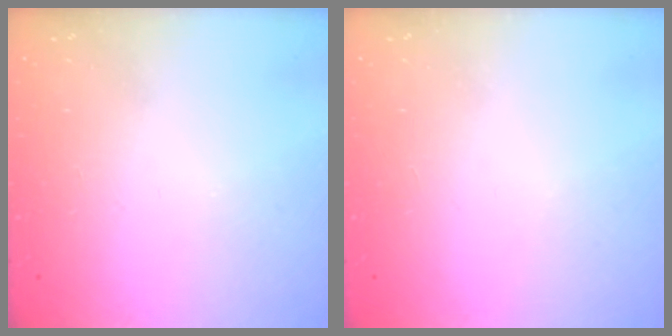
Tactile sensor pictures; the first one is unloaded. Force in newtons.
{"total": 1.5, "press": 1.5, "slide": 0.1}